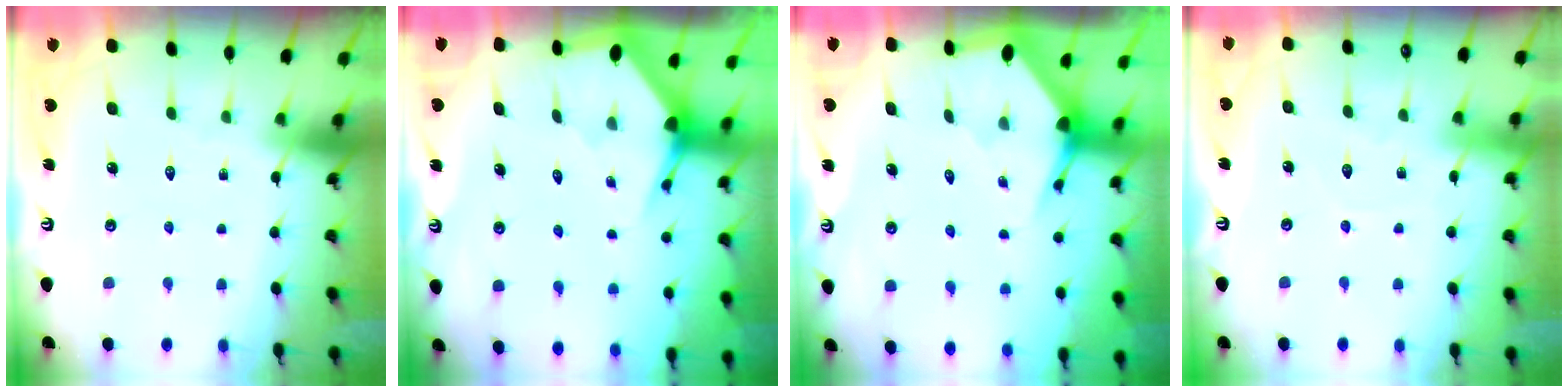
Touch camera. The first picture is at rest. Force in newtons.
{"total": 2.9, "press": 2.9, "slide": 0.2}
{"total": 2.9, "press": 2.9, "slide": 0.2}
{"total": 3.8, "press": 3.8, "slide": 0.4}